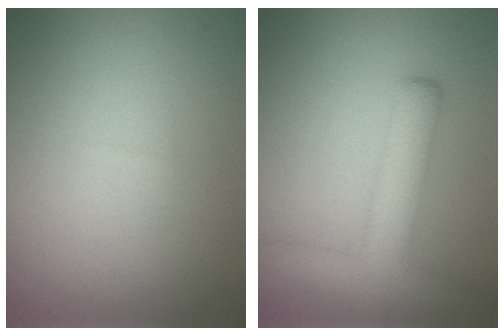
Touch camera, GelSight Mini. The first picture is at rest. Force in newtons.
{"total": 4.8, "press": 4.8, "slide": 0.1}